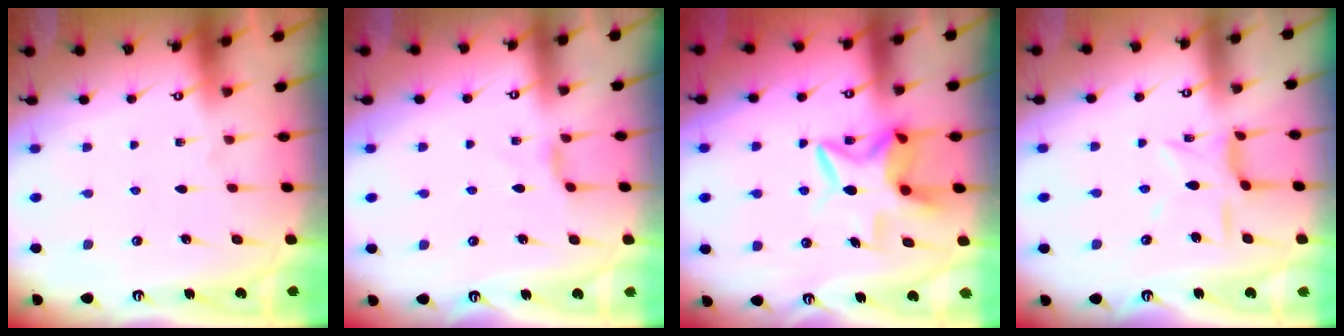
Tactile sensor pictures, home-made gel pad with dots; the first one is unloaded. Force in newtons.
{"total": 2.8, "press": 2.8, "slide": 0.6}
{"total": 10.3, "press": 10.2, "slide": 1.7}
{"total": 7.4, "press": 7.4, "slide": 0.6}